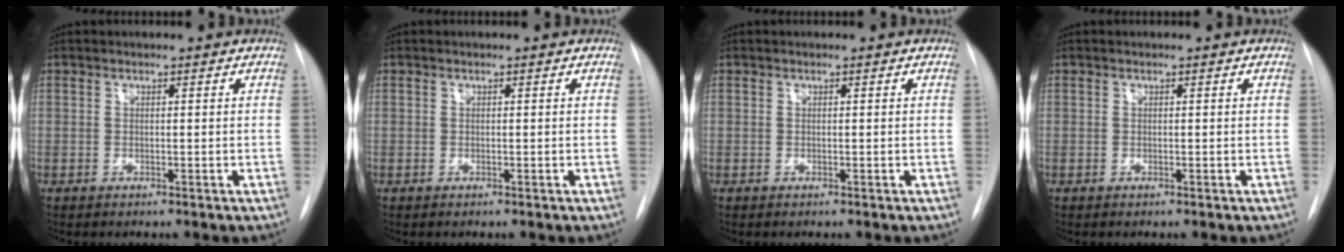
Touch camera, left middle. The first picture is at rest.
{"total": 0.0}
{"total": 0.0}
{"total": 0.0}